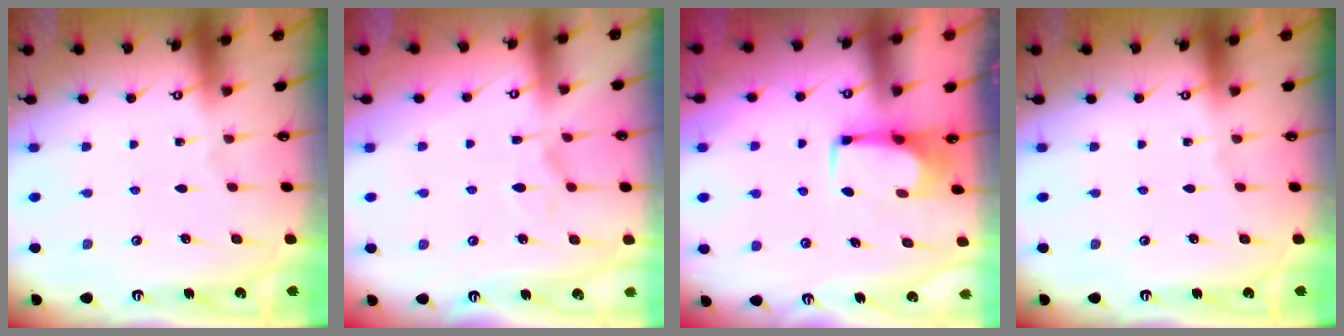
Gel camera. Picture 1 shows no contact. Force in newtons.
{"total": 0.9, "press": 0.1, "slide": 0.9}
{"total": 0.8, "press": 0.8, "slide": 0.3}
{"total": 0.0}